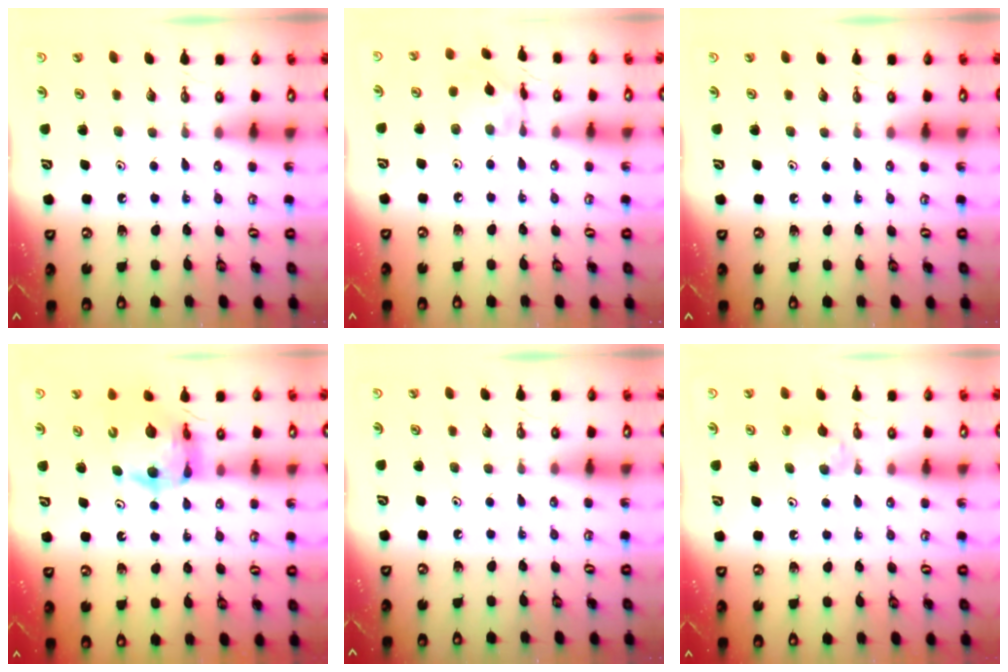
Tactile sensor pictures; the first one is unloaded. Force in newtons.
{"total": 4.1, "press": 4.1, "slide": 0.4}
{"total": 0.0}
{"total": 11.4, "press": 11.3, "slide": 1.3}
{"total": 0.0}
{"total": 5.0, "press": 4.9, "slide": 0.8}